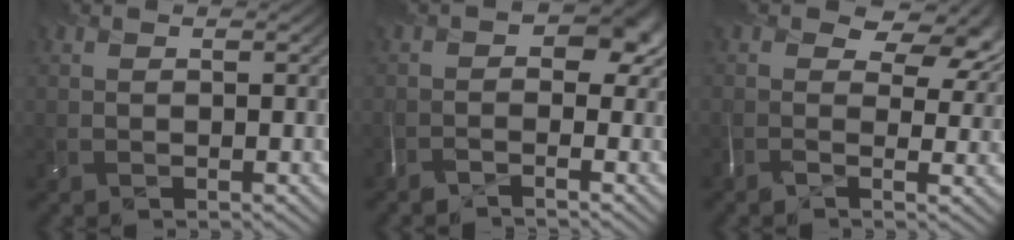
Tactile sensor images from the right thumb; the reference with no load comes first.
{"total": 3.3, "force": [-1.3, 1.6, 2.6], "torque": [-0.026, -0.002, -0.035]}
{"total": 6.4, "force": [1.5, 3.9, 4.9], "torque": [-0.075, -0.008, 0.022]}